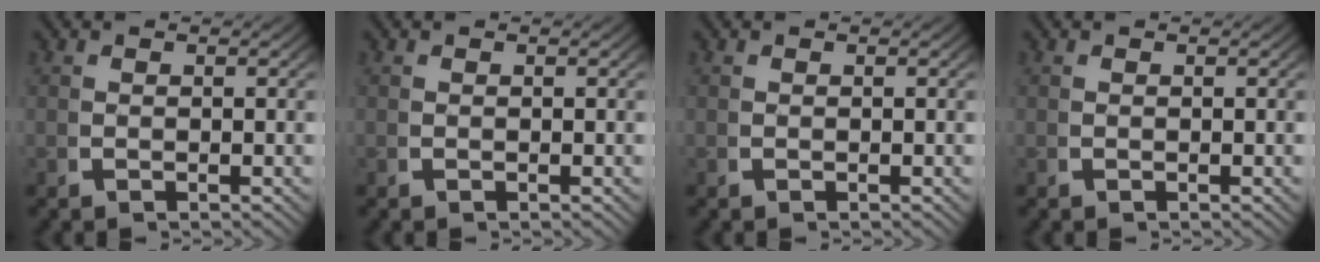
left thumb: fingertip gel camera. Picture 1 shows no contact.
{"total": 0.0}
{"total": 0.0}
{"total": 0.0}